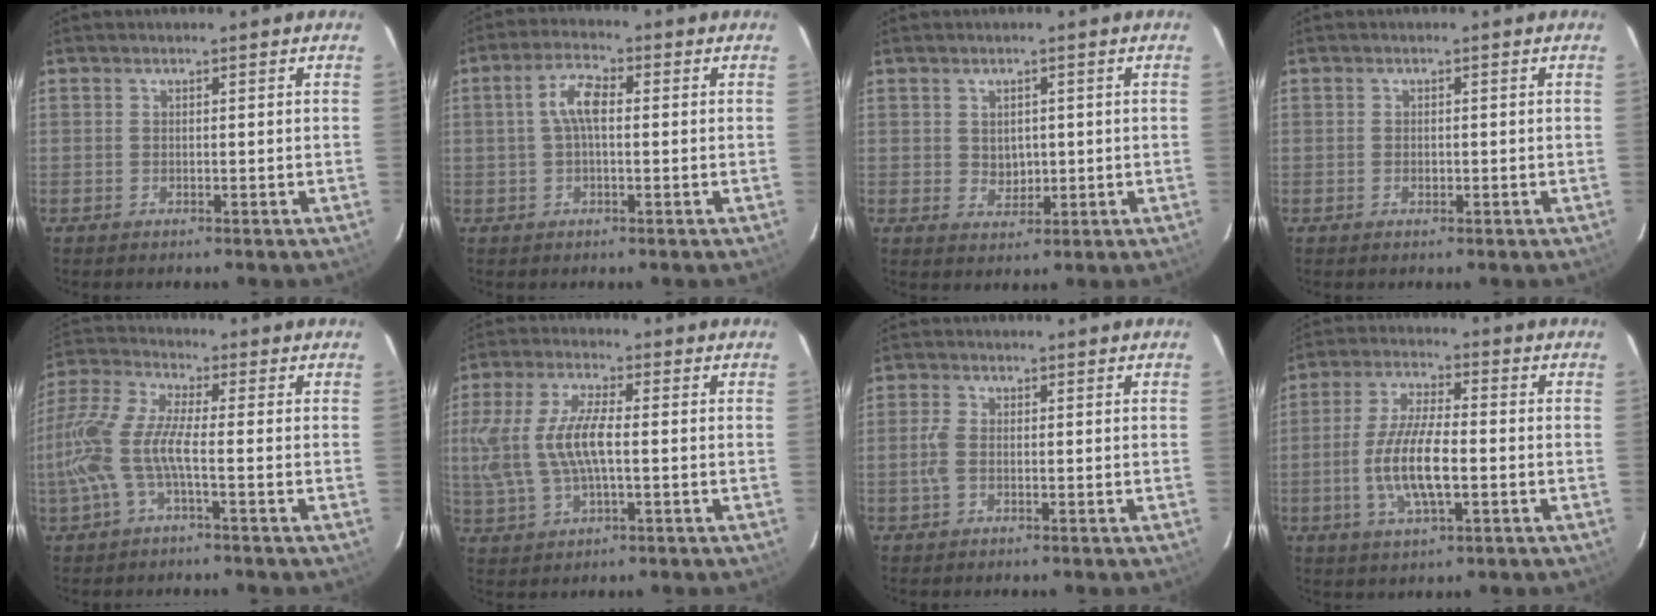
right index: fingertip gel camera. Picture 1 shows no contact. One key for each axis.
{"total": 5.4, "fx": 0.4, "fy": 2.1, "fz": 4.9, "tx": -0.100, "ty": 0.015, "tz": 0.005}
{"total": 3.3, "fx": 0.3, "fy": 2.8, "fz": 1.7, "tx": -0.025, "ty": -0.001, "tz": 0.011}
{"total": 1.0, "fx": -0.2, "fy": 0.7, "fz": 0.6, "tx": -0.012, "ty": 0.002, "tz": -0.004}
{"total": 12.6, "fx": -3.3, "fy": 2.9, "fz": 11.9, "tx": -0.257, "ty": -0.002, "tz": -0.068}
{"total": 12.2, "fx": -0.1, "fy": 4.8, "fz": 11.2, "tx": -0.237, "ty": 0.004, "tz": 0.003}
{"total": 2.9, "fx": -0.6, "fy": 1.5, "fz": 2.4, "tx": -0.060, "ty": 0.003, "tz": -0.013}
{"total": 11.2, "fx": -2.4, "fy": 3.4, "fz": 10.4, "tx": -0.210, "ty": -0.004, "tz": -0.046}